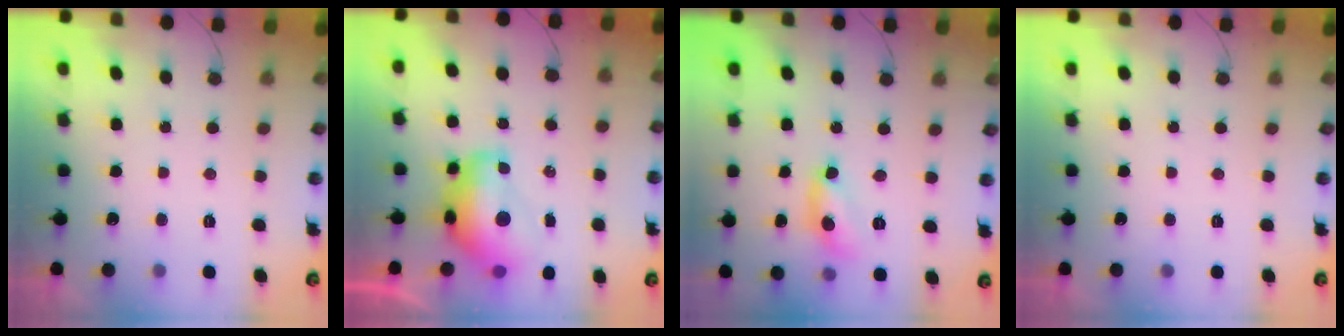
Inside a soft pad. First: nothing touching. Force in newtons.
{"total": 13.6, "press": 13.5, "slide": 1.3}
{"total": 9.8, "press": 9.8, "slide": 0.7}
{"total": 0.0}